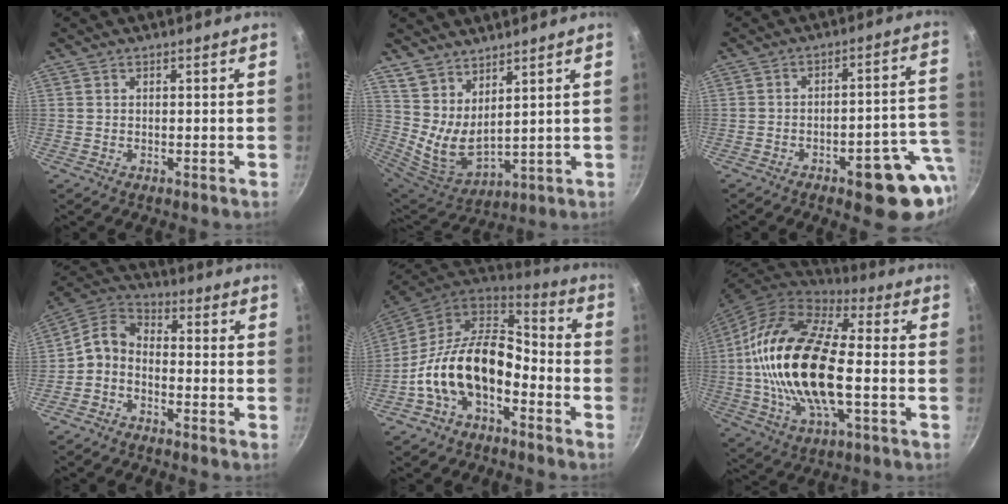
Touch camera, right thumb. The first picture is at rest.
{"total": 9.5, "force": [5.9, 4.1, 6.2], "torque": [-0.112, -0.046, 0.125]}
{"total": 14.4, "force": [-5.6, 5.4, 12.1], "torque": [-0.107, 0.041, -0.068]}
{"total": 6.7, "force": [-2.6, 4.4, 4.3], "torque": [-0.092, 0.054, -0.067]}
{"total": 16.6, "force": [-5.1, 10.0, 12.3], "torque": [-0.201, 0.059, -0.106]}
{"total": 24.1, "force": [-1.2, 11.1, 21.3], "torque": [-0.409, 0.023, -0.035]}